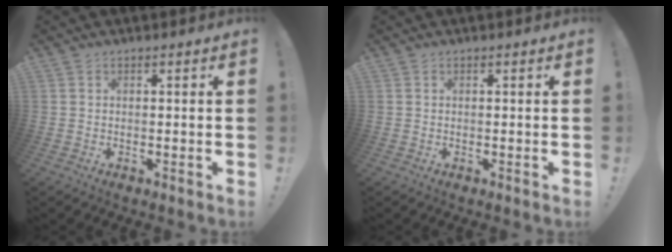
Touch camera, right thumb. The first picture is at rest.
{"total": 0.0}